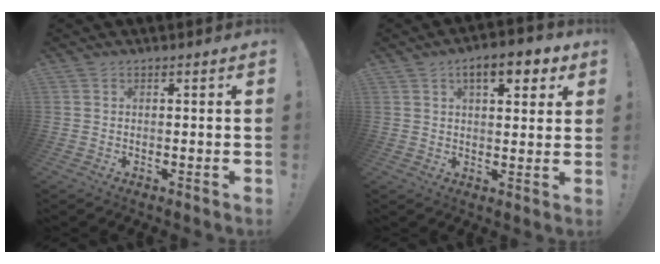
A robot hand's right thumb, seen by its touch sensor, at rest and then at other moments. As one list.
[{"total": 8.8, "force": [4.4, 3.4, 6.8], "torque": [-0.088, -0.009, 0.069]}]